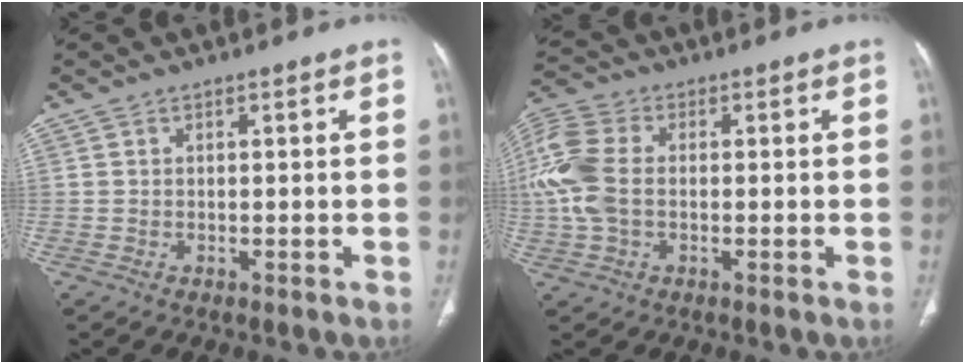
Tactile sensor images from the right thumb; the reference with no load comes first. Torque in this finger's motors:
{"motor_torque": [1.69, 1.64, 1.56, -0.46, 0.21]}